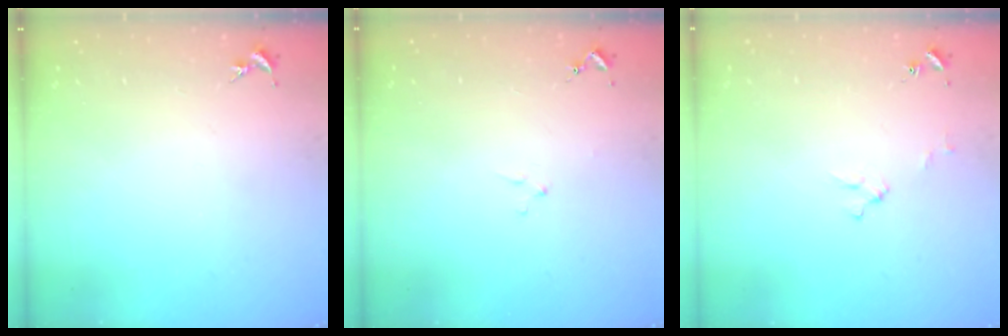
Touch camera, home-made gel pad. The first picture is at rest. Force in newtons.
{"total": 0.8, "press": 0.8, "slide": 0.2}
{"total": 3.0, "press": 3.0, "slide": 0.2}